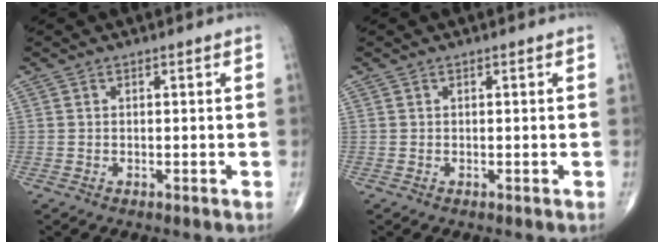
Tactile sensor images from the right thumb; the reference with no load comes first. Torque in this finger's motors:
{"motor_torque": [0.01, -0.01, 0.01, 0.01, 0.00]}